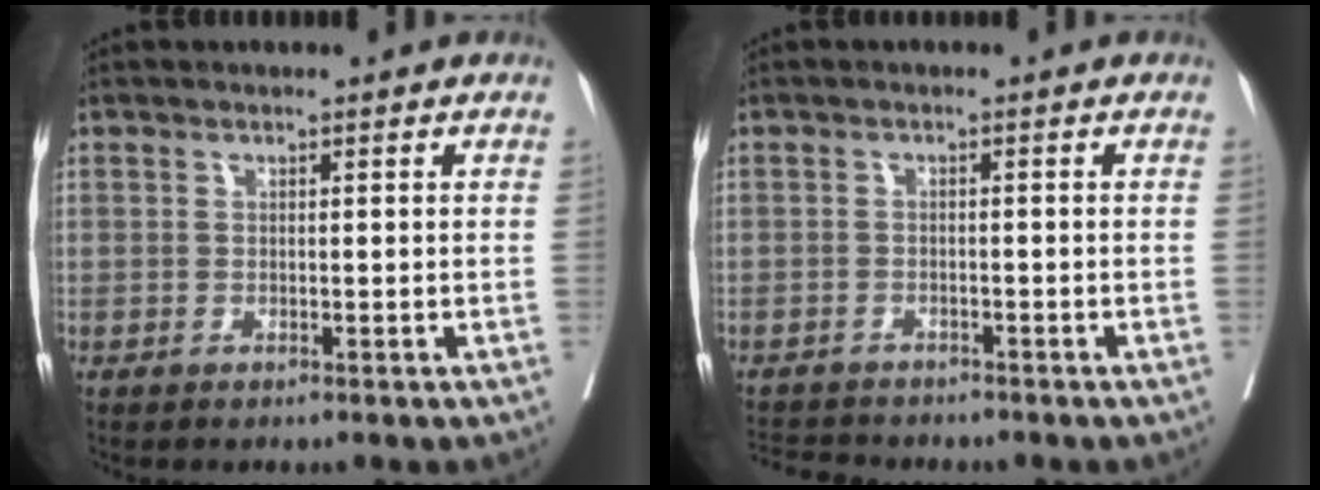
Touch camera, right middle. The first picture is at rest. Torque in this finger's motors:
{"motor_torque": [-0.21, -0.10, 0.04, 0.01]}